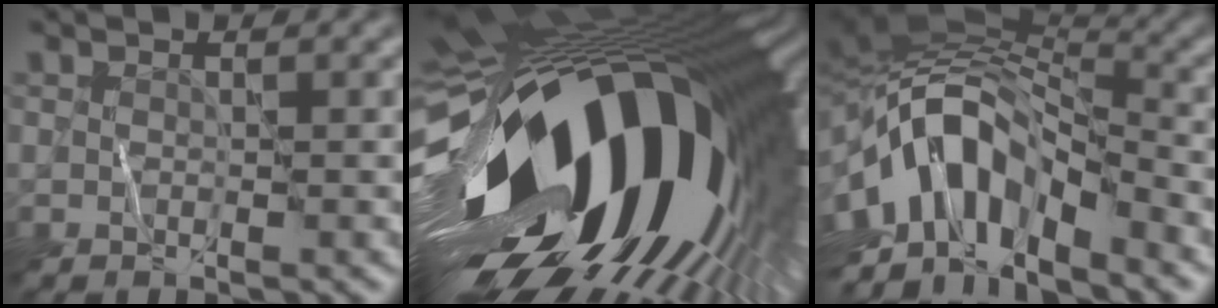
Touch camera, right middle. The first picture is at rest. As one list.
[{"total": 20.2, "force": [-3.1, 10.8, 16.8], "torque": [-0.284, -0.059, -0.047]}, {"total": 11.5, "force": [-4.4, 6.4, 8.5], "torque": [-0.138, 0.006, -0.082]}]